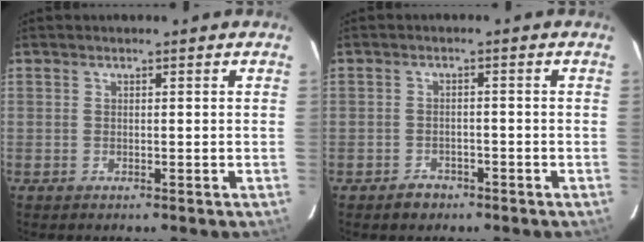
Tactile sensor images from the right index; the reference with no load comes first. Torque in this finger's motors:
{"motor_torque": [0.00, -0.04, -0.14, -0.05]}